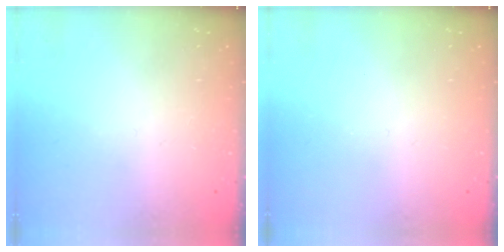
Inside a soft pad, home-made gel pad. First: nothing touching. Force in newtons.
{"total": 0.0}